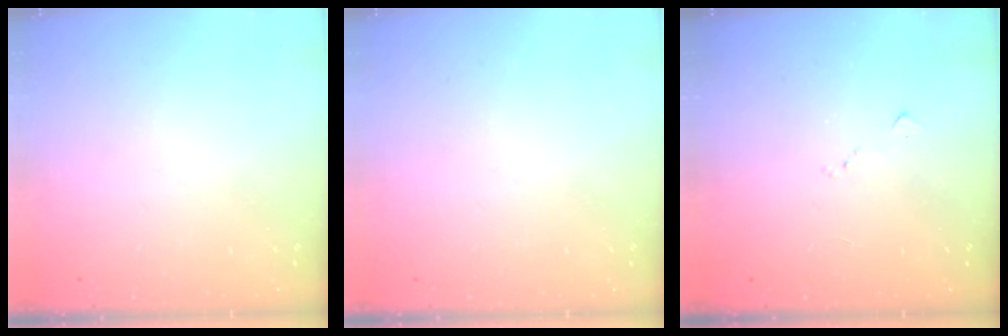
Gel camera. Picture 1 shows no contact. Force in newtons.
{"total": 0.0}
{"total": 5.5, "press": 5.5, "slide": 0.8}